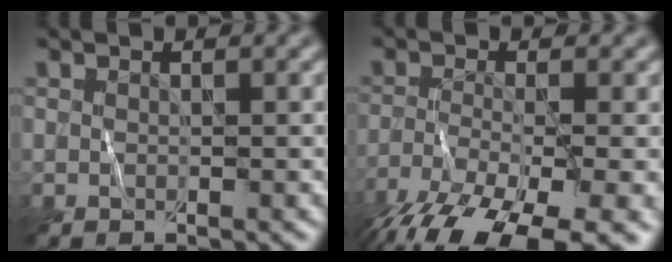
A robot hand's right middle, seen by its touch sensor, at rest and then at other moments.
{"total": 10.8, "force": [-7.6, 3.1, 7.0], "torque": [-0.140, -0.029, -0.124]}